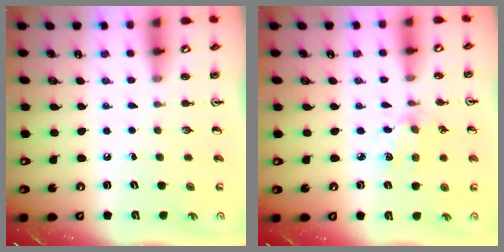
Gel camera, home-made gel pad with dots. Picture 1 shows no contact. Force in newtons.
{"total": 3.4, "press": 3.4, "slide": 0.3}